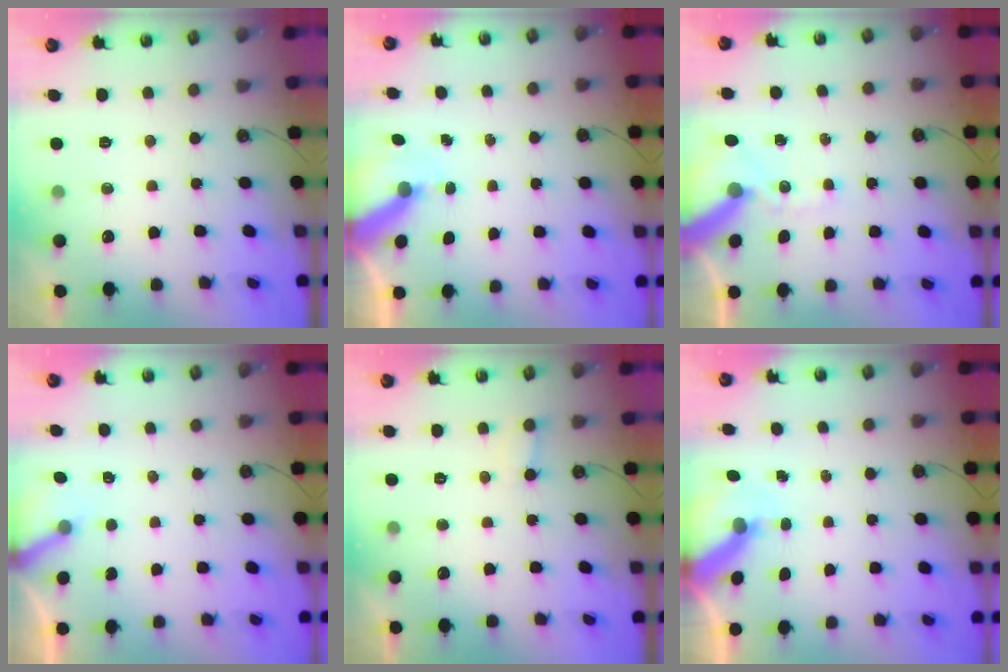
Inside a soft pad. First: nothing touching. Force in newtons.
{"total": 6.8, "press": 6.7, "slide": 0.7}
{"total": 10.6, "press": 10.5, "slide": 1.6}
{"total": 3.6, "press": 3.6, "slide": 0.3}
{"total": 4.7, "press": 4.6, "slide": 0.4}
{"total": 6.3, "press": 6.3, "slide": 0.5}